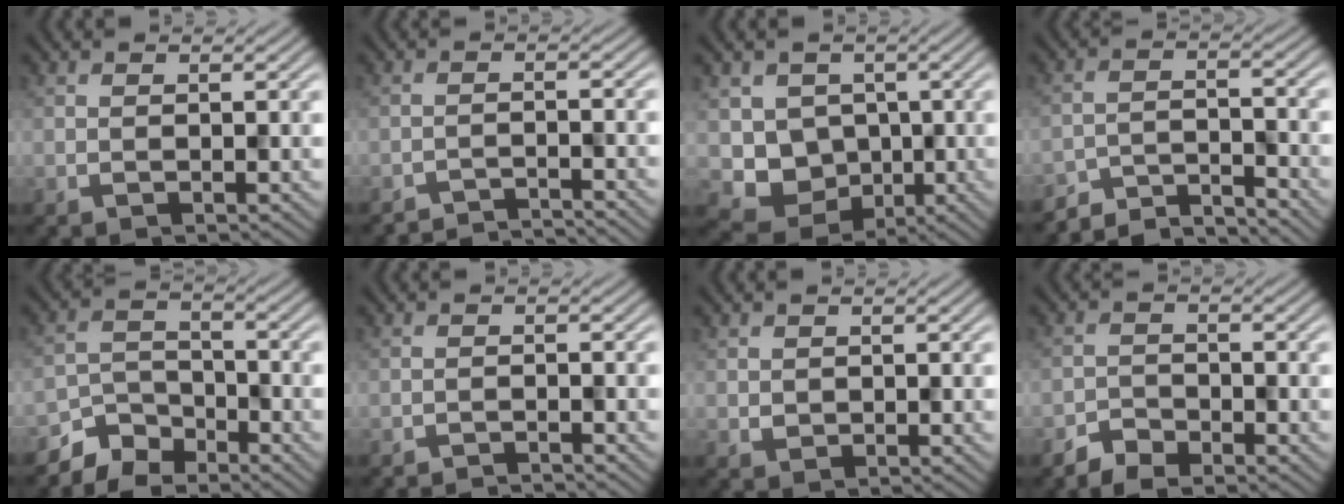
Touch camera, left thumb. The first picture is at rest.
{"total": 3.5, "force": [-3.4, 0.2, 0.8], "torque": [-0.006, 0.005, -0.062]}
{"total": 6.9, "force": [-0.4, 6.3, 3.0], "torque": [-0.067, -0.026, -0.015]}
{"total": 5.7, "force": [-5.5, 0.6, 1.2], "torque": [-0.026, -0.001, -0.104]}
{"total": 5.2, "force": [-4.4, 2.4, 1.2], "torque": [-0.026, -0.001, -0.099]}
{"total": 1.8, "force": [-1.8, 0.0, 0.4], "torque": [-0.003, 0.002, -0.035]}
{"total": 0.9, "force": [0.2, 0.9, 0.2], "torque": [-0.007, -0.004, 0.006]}
{"total": 3.0, "force": [-2.5, 1.2, 1.1], "torque": [-0.020, 0.000, -0.055]}